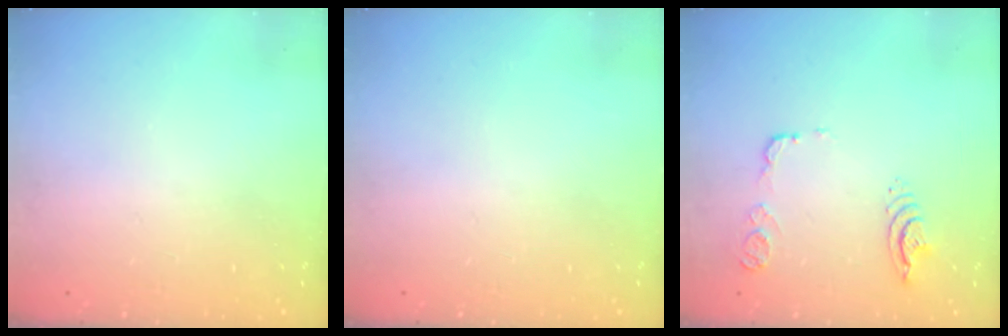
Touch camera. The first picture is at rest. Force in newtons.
{"total": 0.0}
{"total": 10.8, "press": 10.7, "slide": 1.4}